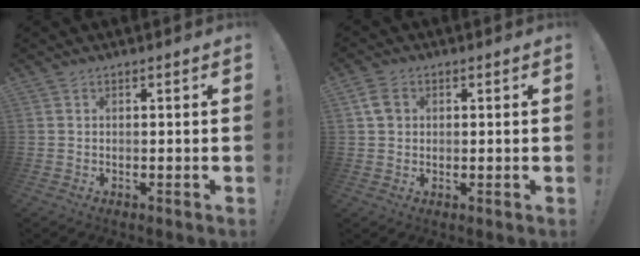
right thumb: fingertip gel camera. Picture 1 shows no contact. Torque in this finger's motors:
{"motor_torque": [0.26, 0.70, -0.20, 0.22, 0.01]}